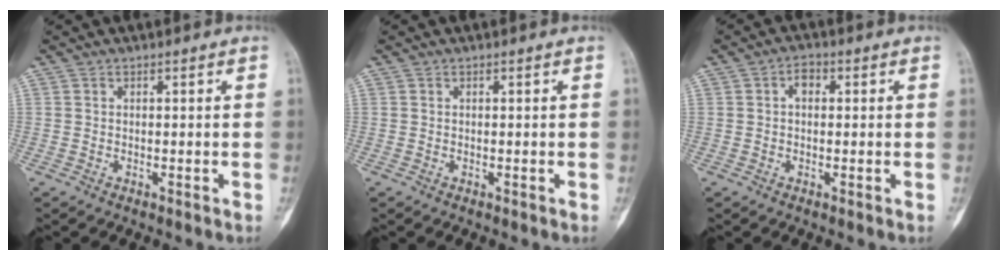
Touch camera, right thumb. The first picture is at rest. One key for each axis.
{"total": 0.0}
{"total": 2.6, "fx": 0.4, "fy": 1.7, "fz": 1.9, "tx": -0.020, "ty": 0.010, "tz": 0.002}